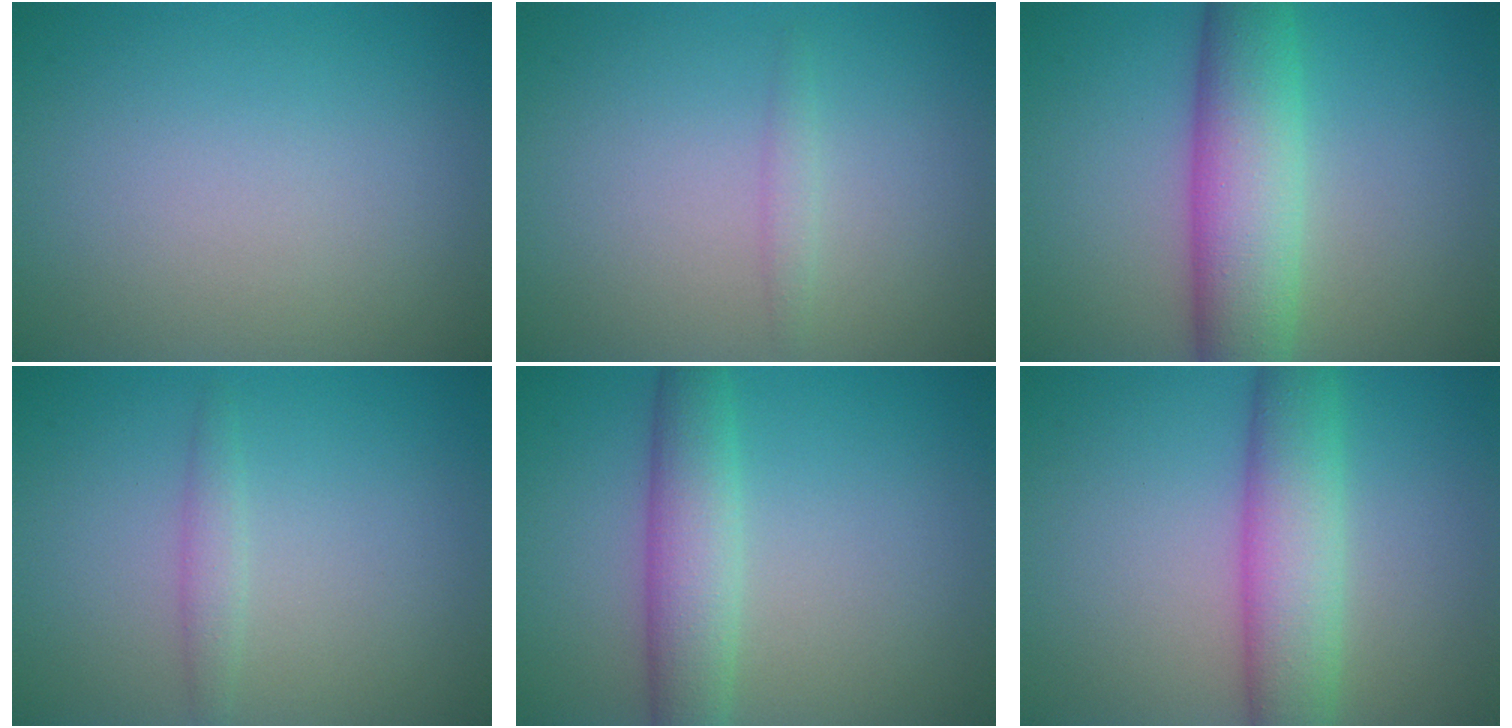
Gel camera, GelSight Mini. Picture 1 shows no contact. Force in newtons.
{"total": 0.9, "press": 0.9, "slide": 0.1}
{"total": 7.5, "press": 7.5, "slide": 0.3}
{"total": 1.4, "press": 1.4, "slide": 0.0}
{"total": 4.5, "press": 4.5, "slide": 0.0}
{"total": 5.9, "press": 5.9, "slide": 0.1}